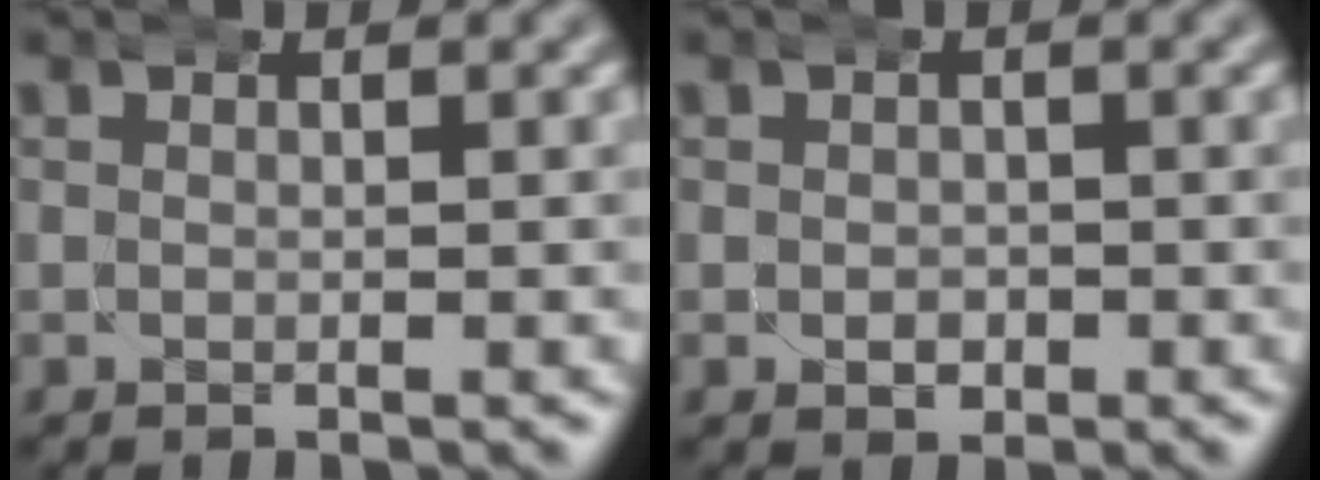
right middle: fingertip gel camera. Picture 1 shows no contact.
{"total": 1.5, "force": [-0.5, 1.3, 0.7], "torque": [-0.014, -0.008, -0.002]}